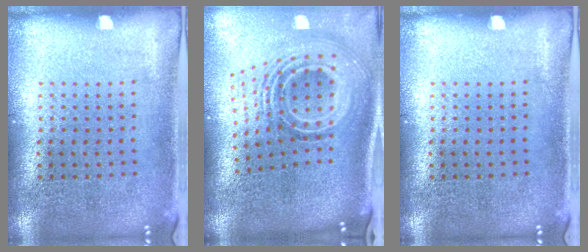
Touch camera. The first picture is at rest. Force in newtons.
{"total": 2.4, "press": 1.6, "slide": 1.7}
{"total": 0.0}